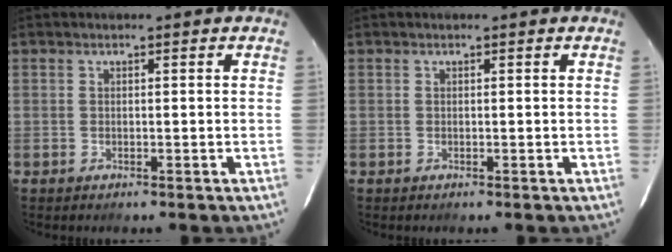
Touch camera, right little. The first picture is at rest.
{"total": 0.0}